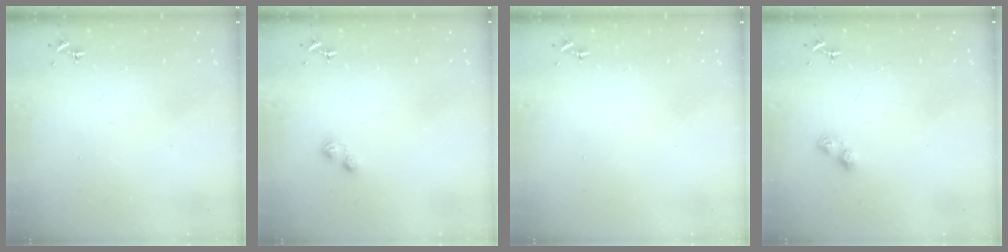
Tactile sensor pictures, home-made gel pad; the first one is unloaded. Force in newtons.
{"total": 3.4, "press": 3.4, "slide": 0.4}
{"total": 0.0}
{"total": 4.3, "press": 4.3, "slide": 0.5}